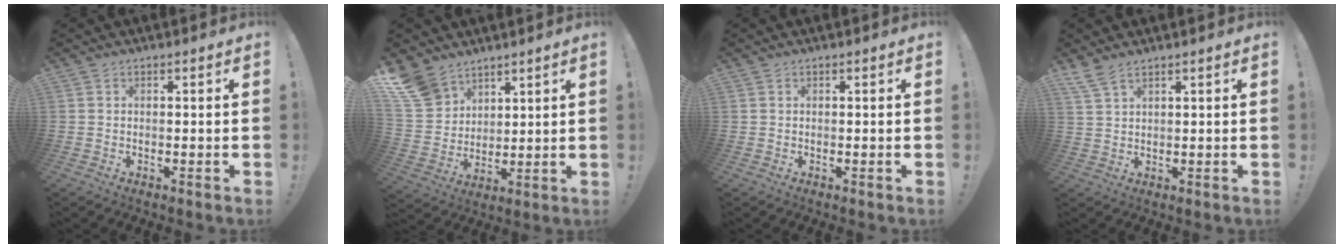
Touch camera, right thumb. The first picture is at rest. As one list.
[{"total": 11.6, "force": [8.3, 7.3, 3.5], "torque": [-0.074, -0.057, 0.168]}, {"total": 0.0}, {"total": 4.1, "force": [3.2, 0.7, 2.4], "torque": [-0.057, -0.012, 0.062]}]